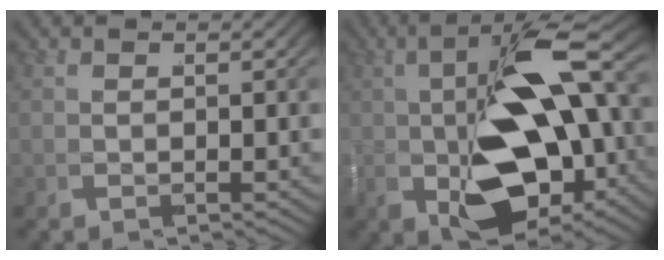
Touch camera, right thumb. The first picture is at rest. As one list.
[{"total": 13.5, "force": [-2.5, 6.3, 11.6], "torque": [-0.216, -0.016, -0.026]}]